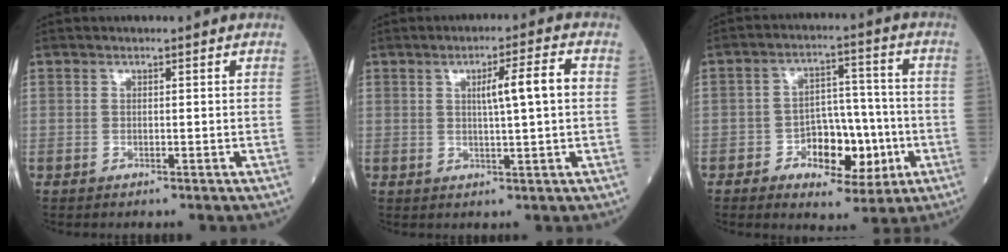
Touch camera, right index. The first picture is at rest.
{"total": 5.8, "force": [1.0, -0.1, 5.7], "torque": [-0.093, 0.007, 0.017]}
{"total": 9.9, "force": [-3.3, 5.3, 7.7], "torque": [-0.114, 0.018, -0.047]}